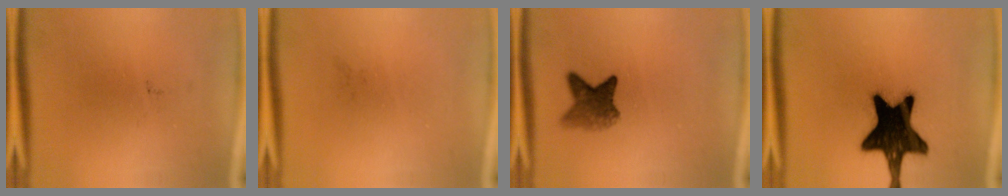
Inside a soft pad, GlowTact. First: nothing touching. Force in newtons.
{"total": 0.0}
{"total": 4.7}
{"total": 19.3}